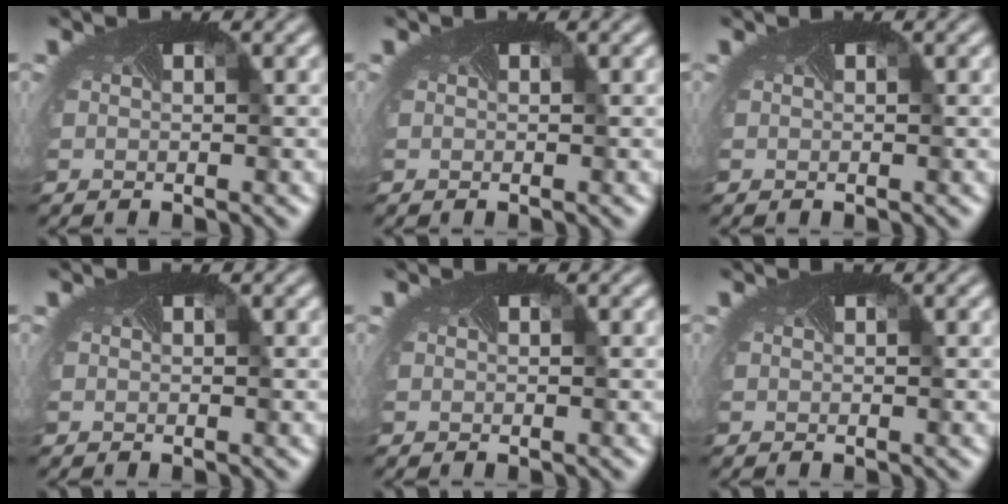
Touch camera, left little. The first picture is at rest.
{"total": 0.0}
{"total": 0.0}
{"total": 0.0}
{"total": 0.0}
{"total": 0.0}